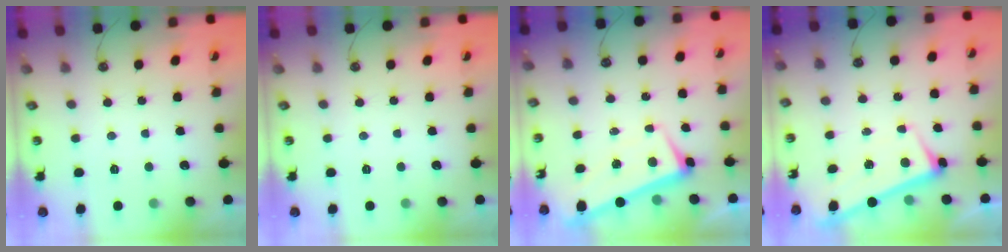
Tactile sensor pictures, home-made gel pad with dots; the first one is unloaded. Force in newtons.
{"total": 0.0}
{"total": 1.8, "press": 0.9, "slide": 1.6}
{"total": 2.9, "press": 2.9, "slide": 0.4}